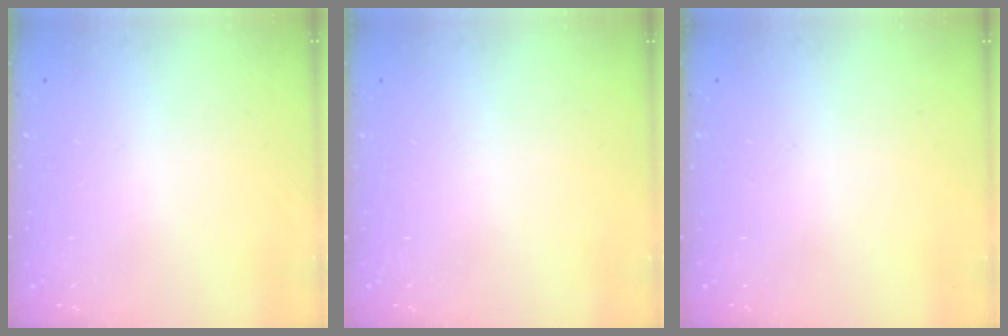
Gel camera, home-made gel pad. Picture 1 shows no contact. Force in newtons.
{"total": 0.0}
{"total": 0.0}